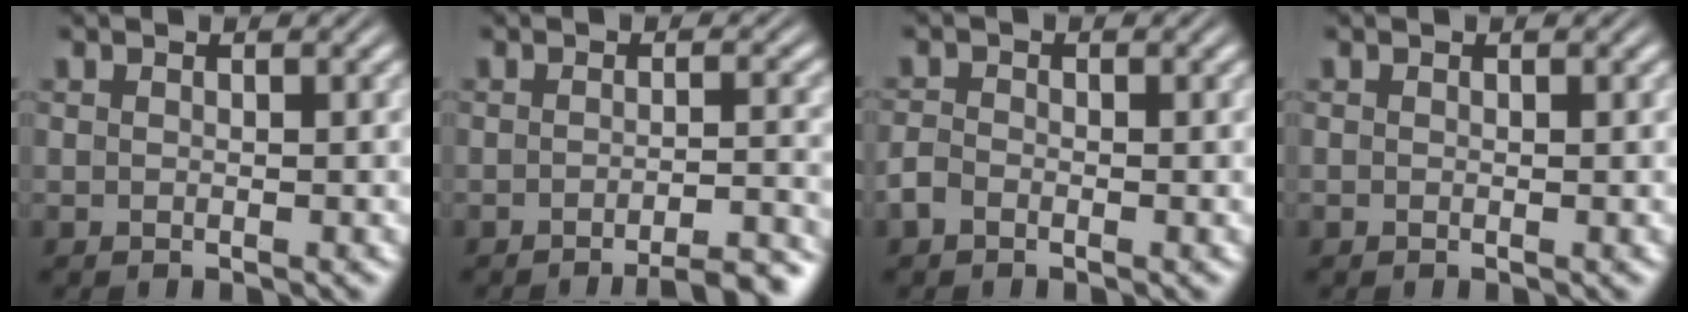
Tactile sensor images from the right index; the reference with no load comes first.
{"total": 4.9, "force": [-4.4, 0.7, 2.1], "torque": [-0.023, -0.006, -0.071]}
{"total": 1.4, "force": [-1.0, 0.8, 0.5], "torque": [-0.018, -0.006, -0.018]}
{"total": 0.0}